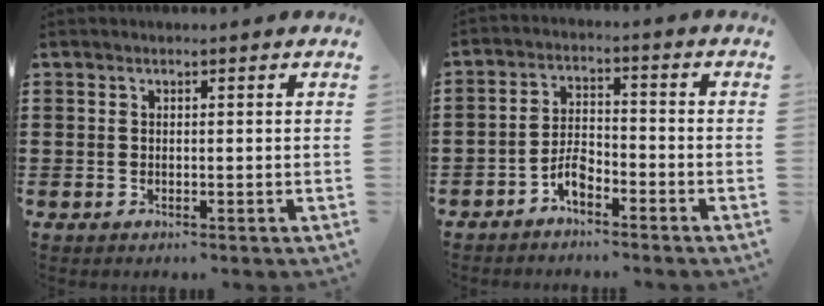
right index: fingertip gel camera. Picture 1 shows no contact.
{"total": 3.8, "force": [-2.8, 1.4, 2.3], "torque": [-0.058, 0.002, -0.057]}